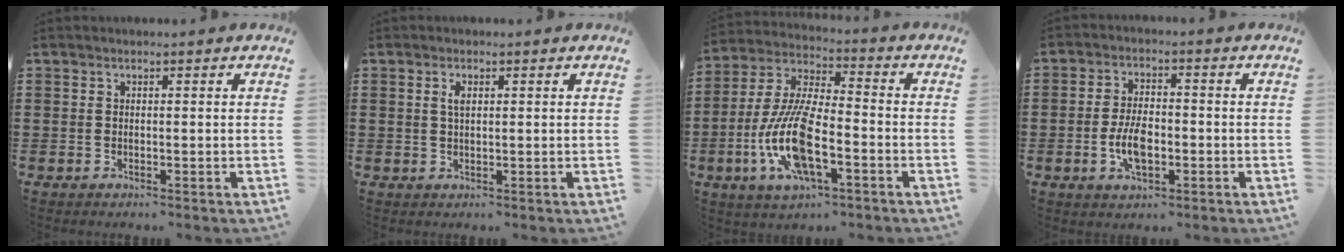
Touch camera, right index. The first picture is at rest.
{"total": 1.8, "force": [0.6, 0.7, 1.6], "torque": [-0.033, 0.005, 0.009]}
{"total": 12.7, "force": [-4.6, 4.2, 11.0], "torque": [-0.255, -0.011, -0.092]}
{"total": 6.0, "force": [-1.5, 3.0, 5.0], "torque": [-0.115, 0.000, -0.033]}